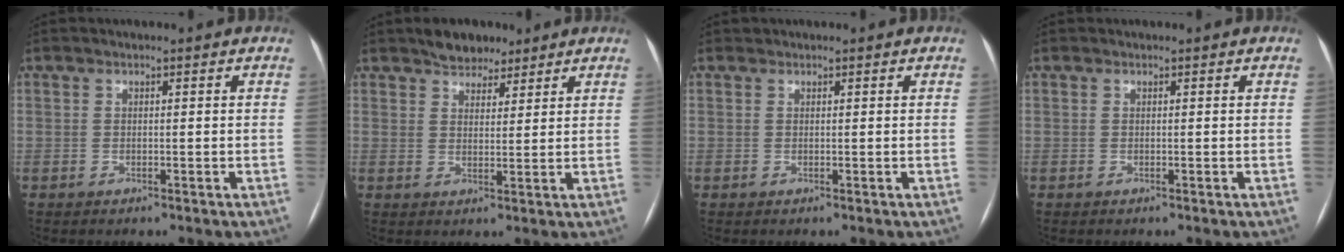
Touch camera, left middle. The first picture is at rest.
{"total": 4.9, "force": [3.9, 2.5, 1.5], "torque": [-0.025, 0.007, 0.067]}
{"total": 0.0}
{"total": 0.0}